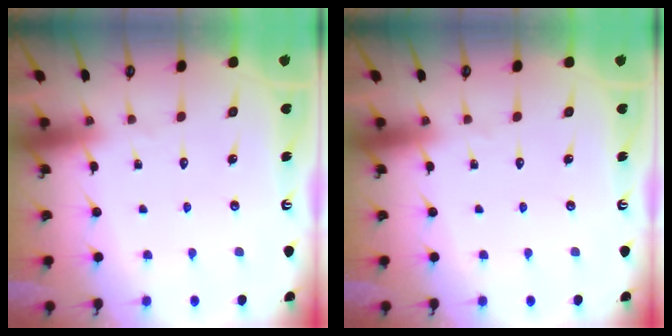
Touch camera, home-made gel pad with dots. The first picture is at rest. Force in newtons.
{"total": 0.0}